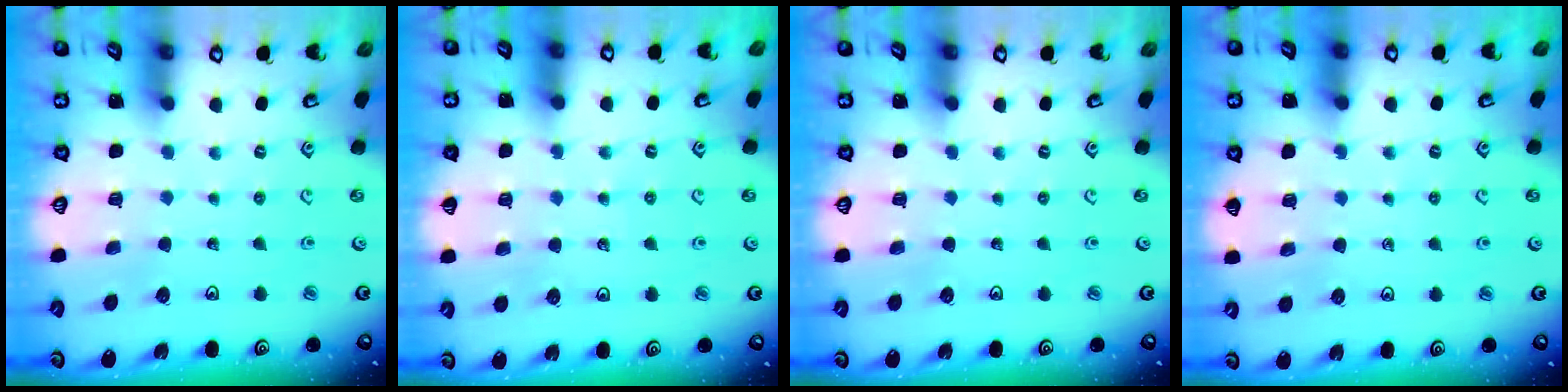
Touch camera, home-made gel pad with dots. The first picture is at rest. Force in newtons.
{"total": 5.5, "press": 5.2, "slide": 1.7}
{"total": 0.0}
{"total": 5.9, "press": 5.8, "slide": 1.1}